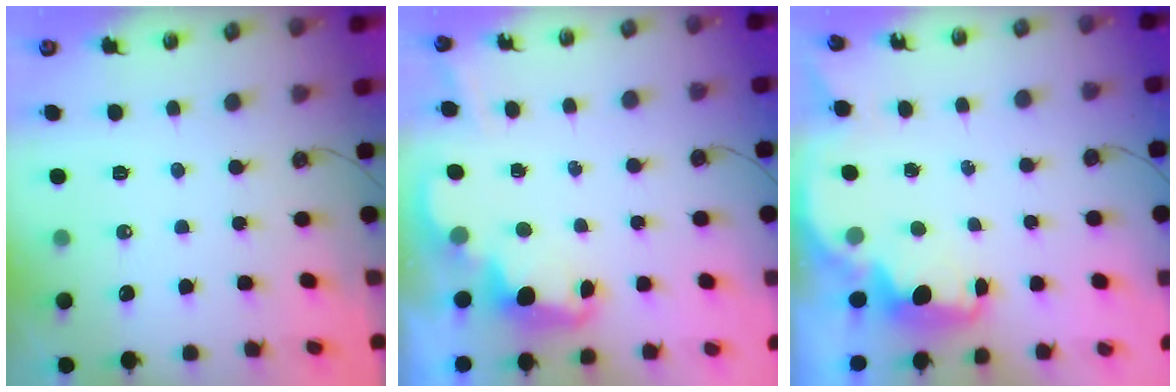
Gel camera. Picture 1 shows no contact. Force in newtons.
{"total": 2.5, "press": 2.4, "slide": 0.6}
{"total": 2.4, "press": 2.3, "slide": 0.8}